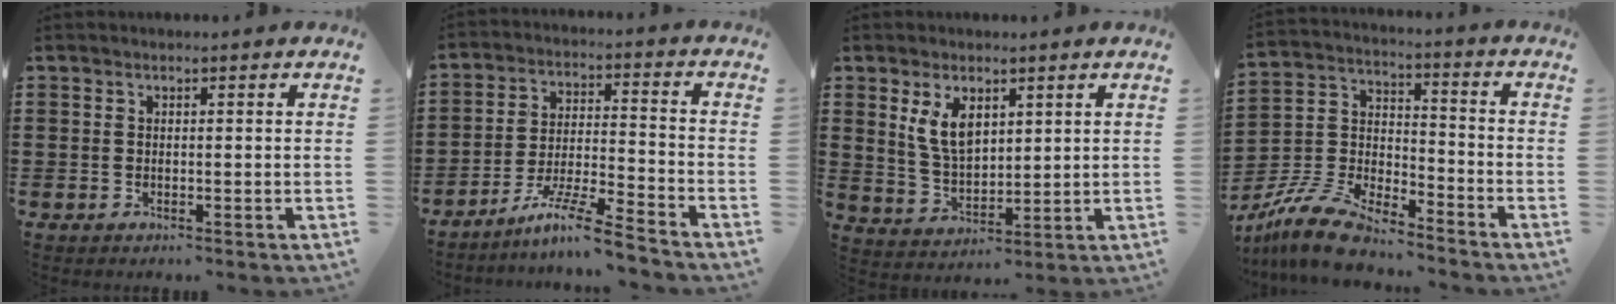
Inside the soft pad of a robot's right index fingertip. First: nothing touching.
{"total": 8.7, "force": [-7.3, -0.2, 4.7], "torque": [-0.093, 0.000, -0.144]}
{"total": 6.3, "force": [2.7, 3.3, 4.6], "torque": [-0.107, 0.005, 0.047]}
{"total": 10.3, "force": [-9.1, 2.2, 4.3], "torque": [-0.102, 0.016, -0.185]}